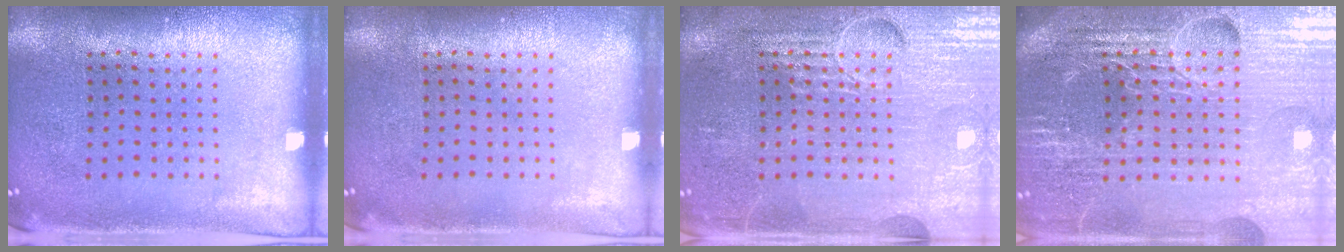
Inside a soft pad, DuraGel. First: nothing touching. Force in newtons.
{"total": 0.0}
{"total": 4.0, "press": 4.0, "slide": 0.3}
{"total": 6.2, "press": 5.5, "slide": 2.8}